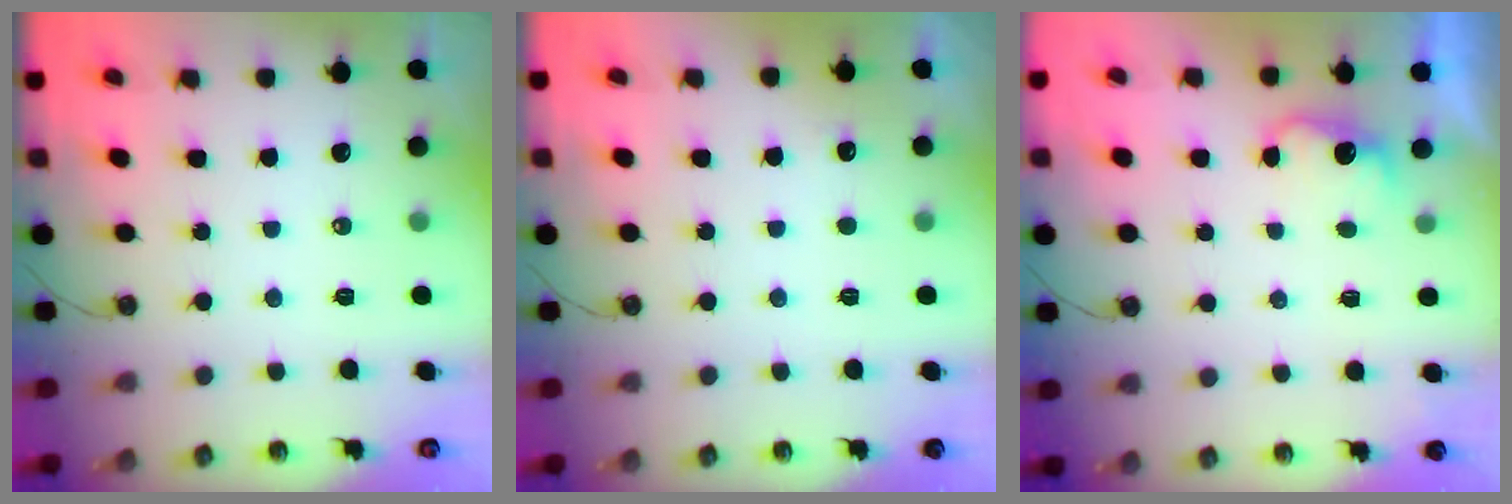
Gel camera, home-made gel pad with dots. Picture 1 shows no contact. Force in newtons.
{"total": 2.6, "press": 2.4, "slide": 1.0}
{"total": 3.3, "press": 3.2, "slide": 1.0}